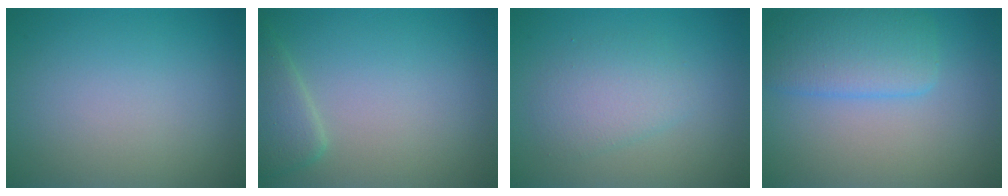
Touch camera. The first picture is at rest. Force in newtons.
{"total": 2.5, "press": 2.5, "slide": 0.3}
{"total": 2.7, "press": 2.7, "slide": 0.1}
{"total": 4.3, "press": 4.3, "slide": 0.0}